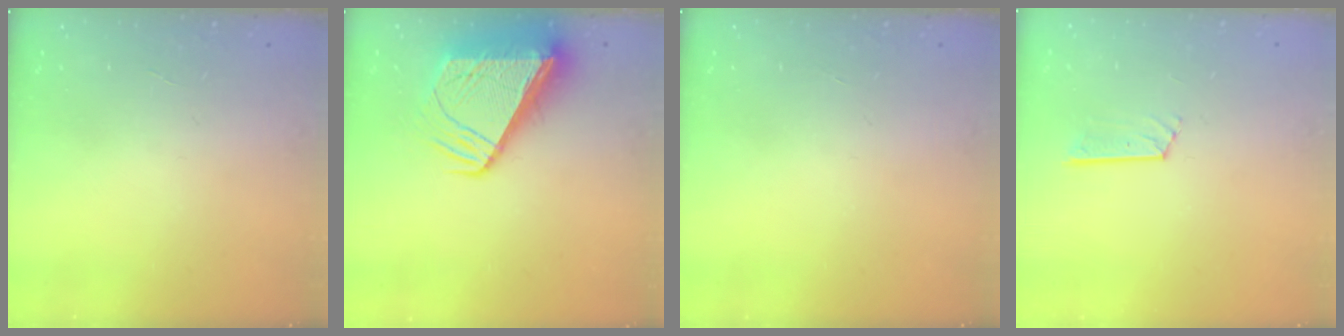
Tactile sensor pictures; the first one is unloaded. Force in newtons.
{"total": 12.8, "press": 12.8, "slide": 1.1}
{"total": 0.0}
{"total": 6.4, "press": 6.4, "slide": 0.2}